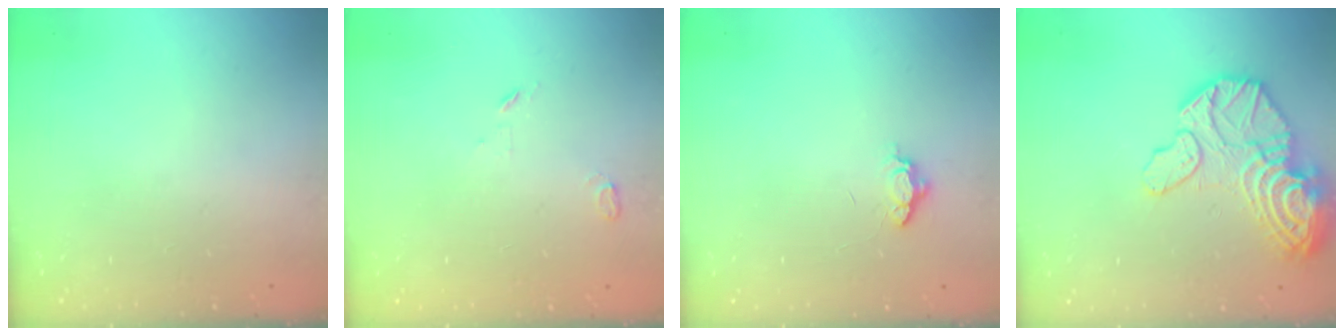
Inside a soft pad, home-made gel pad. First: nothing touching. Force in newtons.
{"total": 3.4, "press": 3.4, "slide": 0.4}
{"total": 3.7, "press": 3.7, "slide": 0.5}
{"total": 20.9, "press": 20.8, "slide": 2.2}